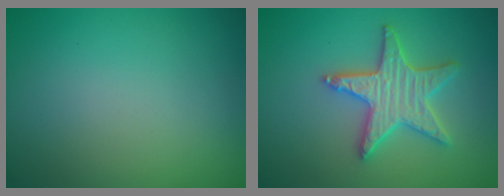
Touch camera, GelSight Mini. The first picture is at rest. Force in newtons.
{"total": 5.1, "press": 5.0, "slide": 0.9}